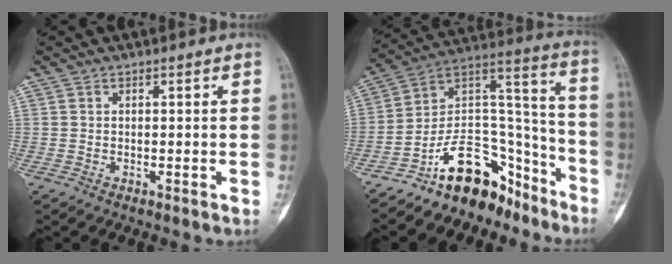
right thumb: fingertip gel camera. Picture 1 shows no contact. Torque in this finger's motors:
{"motor_torque": [2.92, -0.81, 0.98, -1.79, 0.11]}